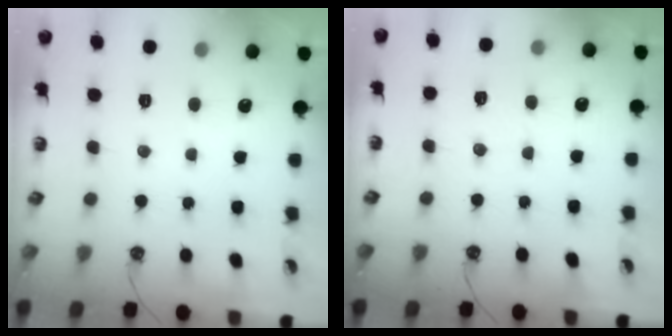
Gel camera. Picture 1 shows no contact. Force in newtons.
{"total": 4.5, "press": 4.5, "slide": 0.7}